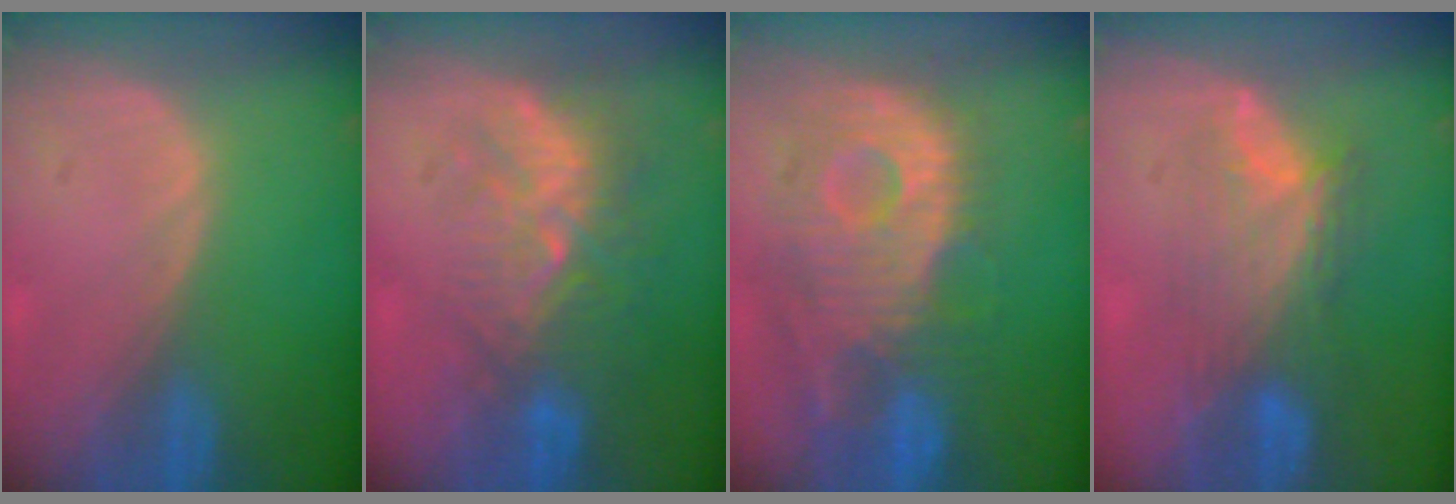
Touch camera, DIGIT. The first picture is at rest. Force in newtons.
{"total": 9.1, "press": 8.5, "slide": 3.4}
{"total": 12.1, "press": 10.8, "slide": 5.4}
{"total": 7.4, "press": 7.1, "slide": 2.1}